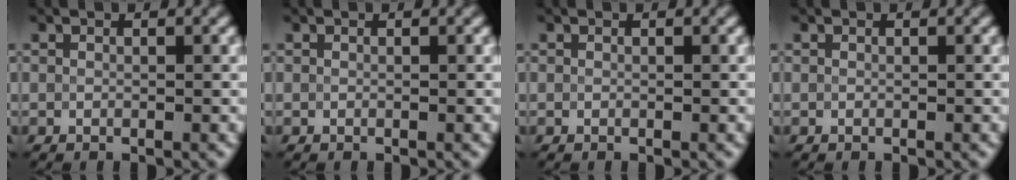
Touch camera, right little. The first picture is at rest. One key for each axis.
{"total": 0.0}
{"total": 0.0}
{"total": 0.0}